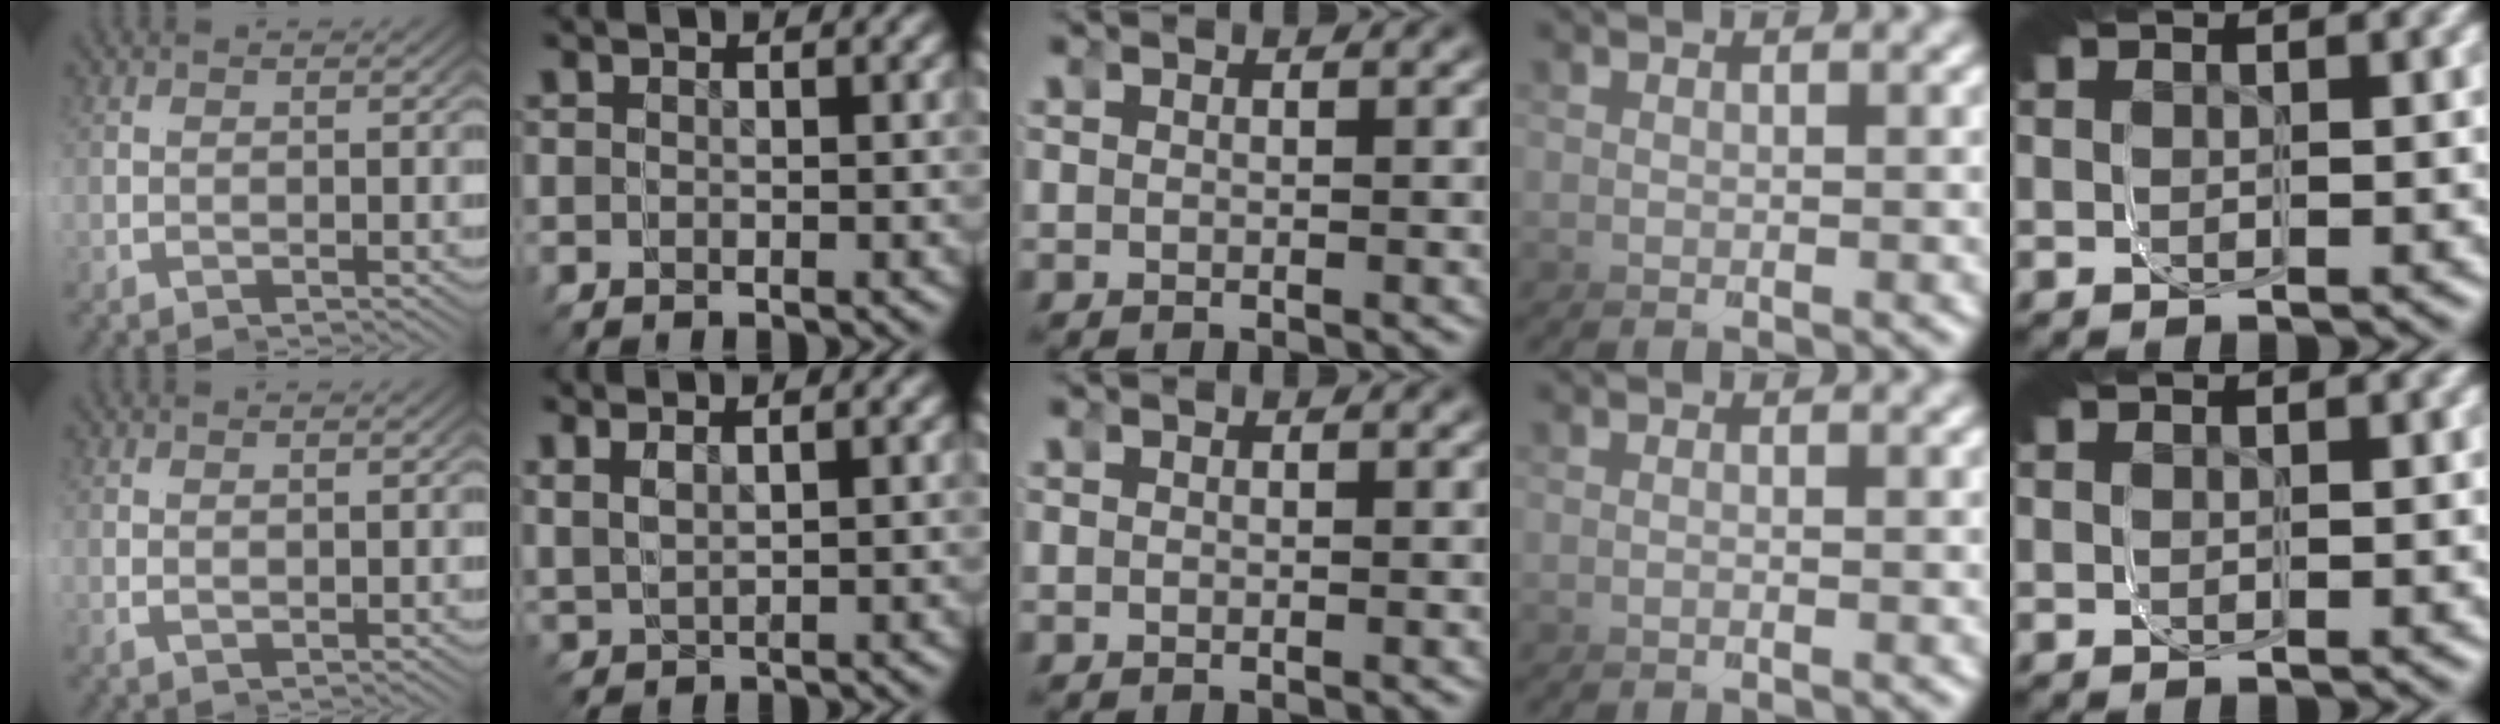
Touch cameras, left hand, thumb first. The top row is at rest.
{"thumb": {"total": 1.1, "force": [0.5, -0.6, 0.7], "torque": [-0.004, 0.011, 0.005]}, "index": {"total": 1.4, "force": [1.2, -0.2, 0.7], "torque": [-0.011, 0.013, 0.023]}, "ring": {"total": 1.4, "force": [-0.1, -1.4, 0.2], "torque": [-0.008, 0.002, -0.004]}}